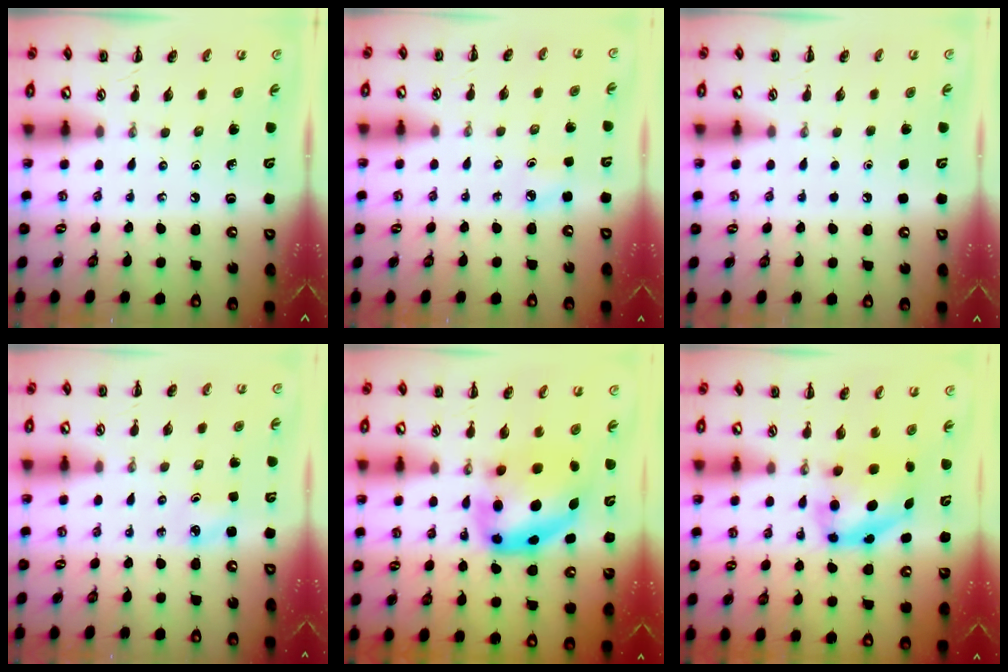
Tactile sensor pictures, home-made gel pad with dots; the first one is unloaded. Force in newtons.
{"total": 3.6, "press": 3.4, "slide": 1.3}
{"total": 1.8, "press": 1.8, "slide": 0.1}
{"total": 2.5, "press": 2.4, "slide": 0.8}
{"total": 9.1, "press": 8.8, "slide": 2.2}
{"total": 6.2, "press": 6.1, "slide": 1.0}